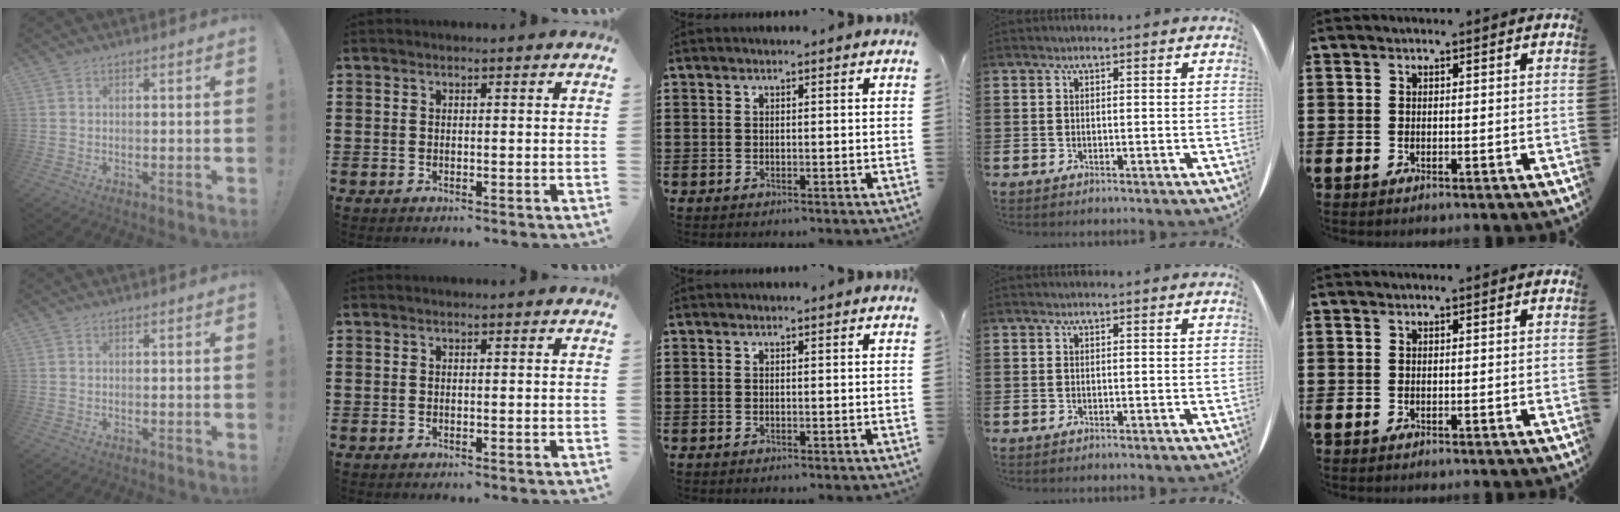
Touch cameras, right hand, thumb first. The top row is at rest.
{}